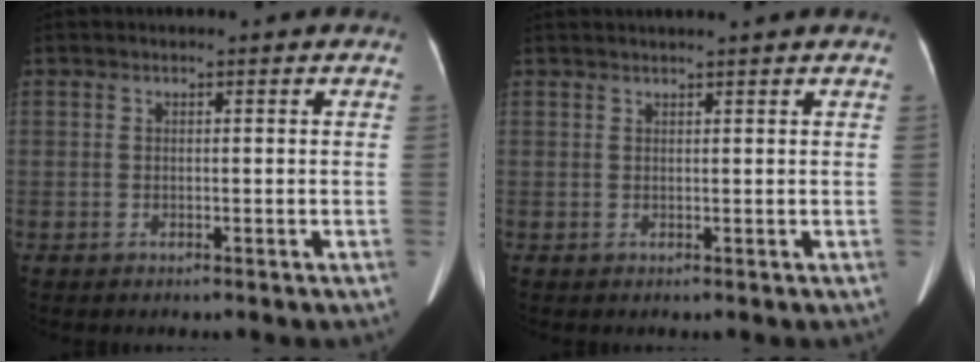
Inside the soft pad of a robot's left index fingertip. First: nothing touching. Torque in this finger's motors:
{"motor_torque": [-0.07, -0.29, 0.01, 0.02]}